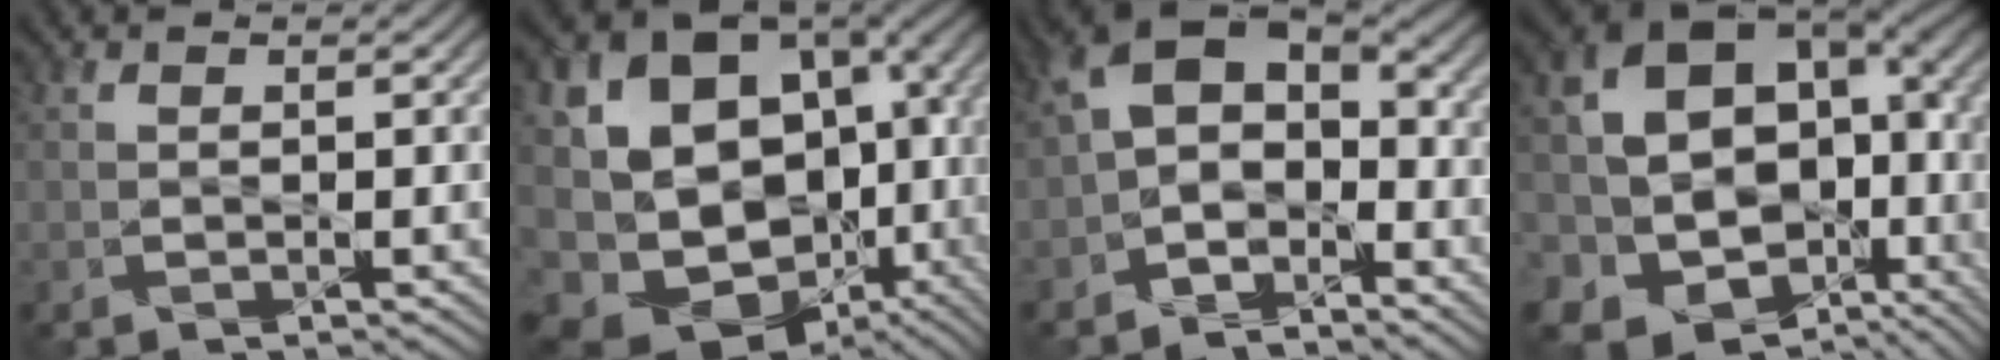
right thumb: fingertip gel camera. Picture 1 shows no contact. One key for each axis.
{"total": 19.4, "fx": -2.3, "fy": 15.9, "fz": 10.8, "tx": -0.222, "ty": -0.054, "tz": 0.012}
{"total": 8.4, "fx": -1.7, "fy": 5.5, "fz": 6.0, "tx": -0.100, "ty": 0.000, "tz": -0.044}
{"total": 17.8, "fx": -0.1, "fy": 12.9, "fz": 12.2, "tx": -0.245, "ty": -0.032, "tz": 0.065}